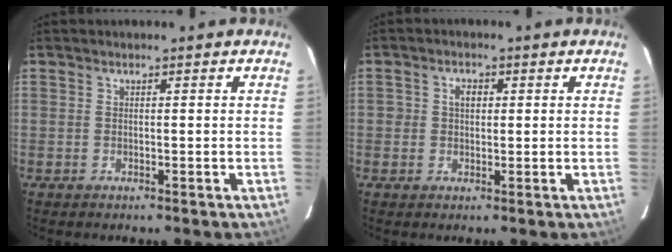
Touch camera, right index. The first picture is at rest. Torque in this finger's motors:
{"motor_torque": [0.04, 0.00, 0.07, 0.02]}